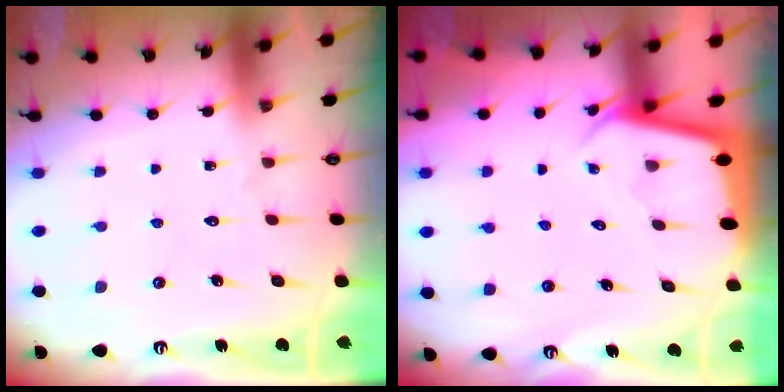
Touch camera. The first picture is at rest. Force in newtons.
{"total": 2.3, "press": 2.3, "slide": 0.1}